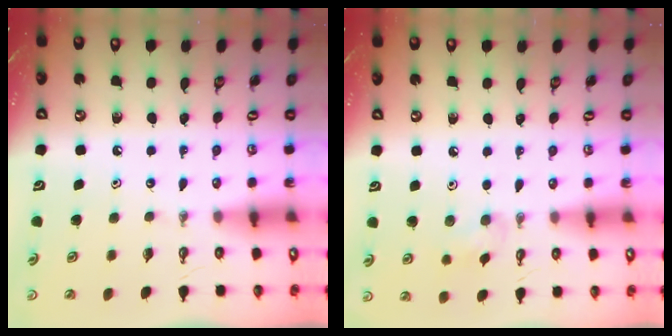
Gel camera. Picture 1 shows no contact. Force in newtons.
{"total": 7.0, "press": 6.8, "slide": 1.4}